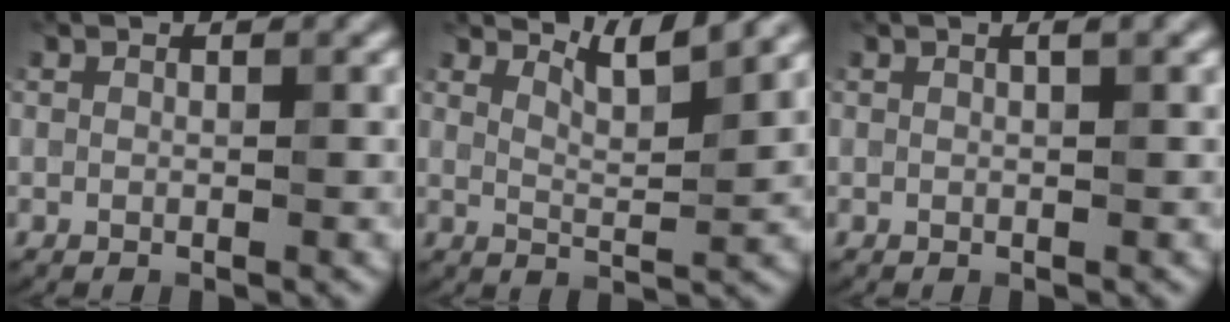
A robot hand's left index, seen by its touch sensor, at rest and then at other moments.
{"total": 3.4, "force": [2.9, 0.6, 1.7], "torque": [-0.028, -0.004, 0.050]}
{"total": 1.0, "force": [0.4, 0.3, 0.9], "torque": [-0.009, 0.006, 0.003]}